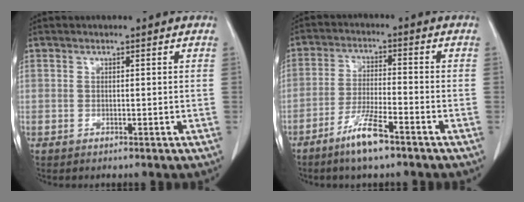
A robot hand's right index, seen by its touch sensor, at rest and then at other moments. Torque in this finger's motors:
{"motor_torque": [0.24, -0.18, 0.12, 0.04]}